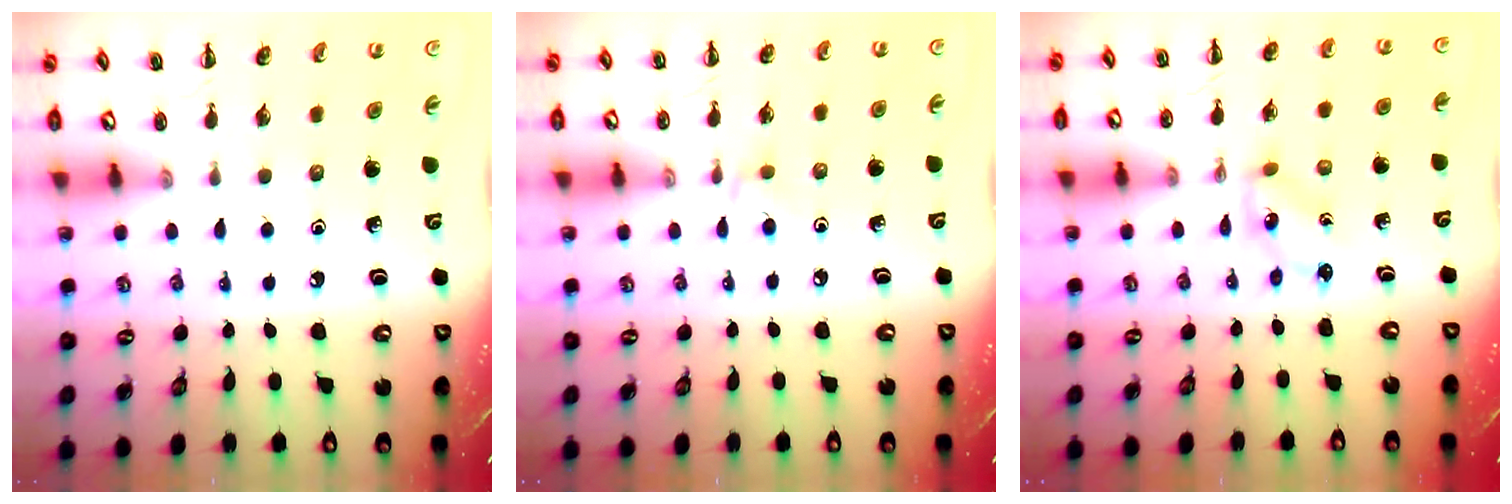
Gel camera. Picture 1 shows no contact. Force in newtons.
{"total": 3.6, "press": 3.4, "slide": 1.3}
{"total": 1.6, "press": 1.5, "slide": 0.3}